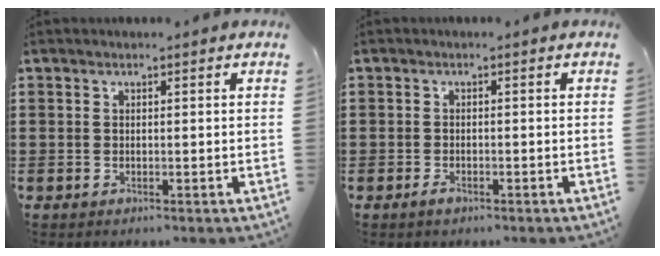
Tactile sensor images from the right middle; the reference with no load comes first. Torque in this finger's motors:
{"motor_torque": [0.31, 0.05, -0.61, -0.14]}